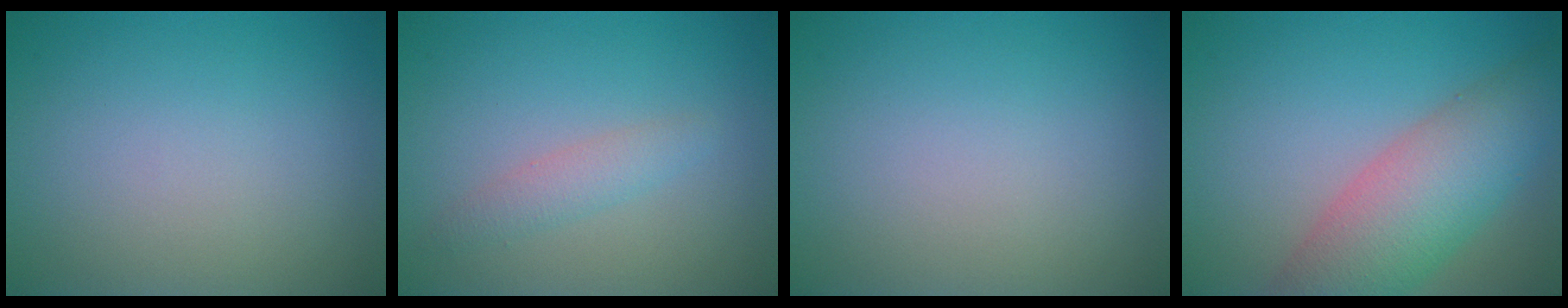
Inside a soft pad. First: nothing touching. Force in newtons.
{"total": 1.7, "press": 1.7, "slide": 0.1}
{"total": 0.0}
{"total": 7.7, "press": 7.7, "slide": 0.4}